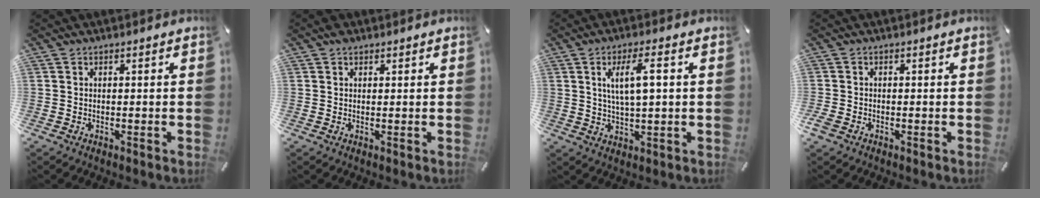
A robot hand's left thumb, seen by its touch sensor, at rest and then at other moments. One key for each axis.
{"total": 1.6, "fx": 1.0, "fy": 1.1, "fz": 0.4, "tx": -0.010, "ty": 0.004, "tz": 0.019}
{"total": 8.0, "fx": 2.3, "fy": 2.1, "fz": 7.4, "tx": -0.147, "ty": -0.001, "tz": 0.032}
{"total": 1.4, "fx": -0.7, "fy": 1.2, "fz": 0.4, "tx": -0.011, "ty": 0.001, "tz": -0.014}